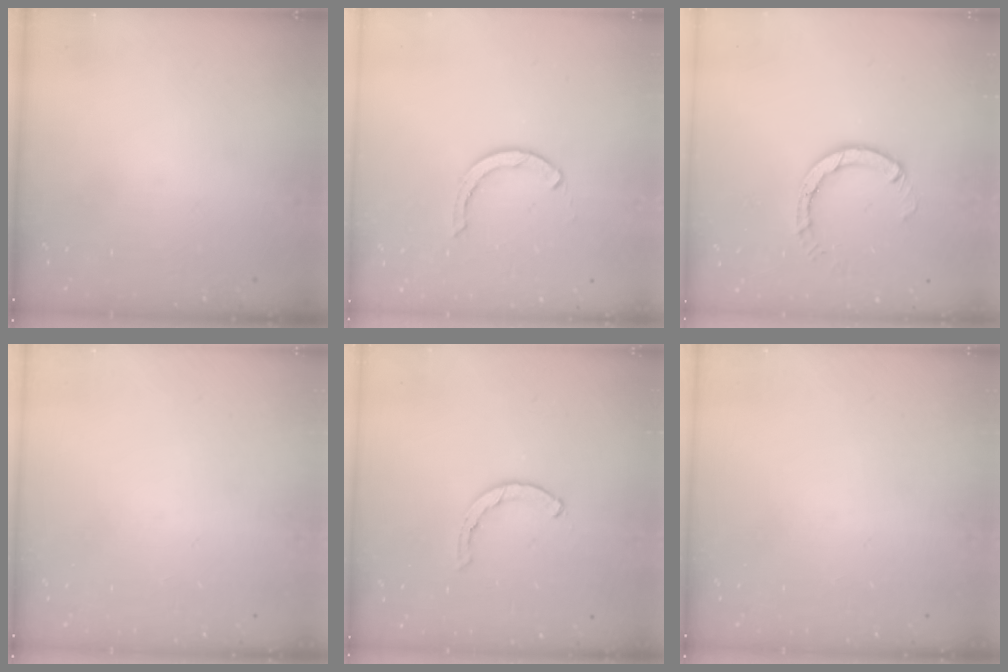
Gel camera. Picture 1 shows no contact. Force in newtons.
{"total": 2.6, "press": 2.6, "slide": 0.1}
{"total": 4.5, "press": 4.5, "slide": 0.3}
{"total": 0.0}
{"total": 0.5, "press": 0.5, "slide": 0.2}
{"total": 0.0}